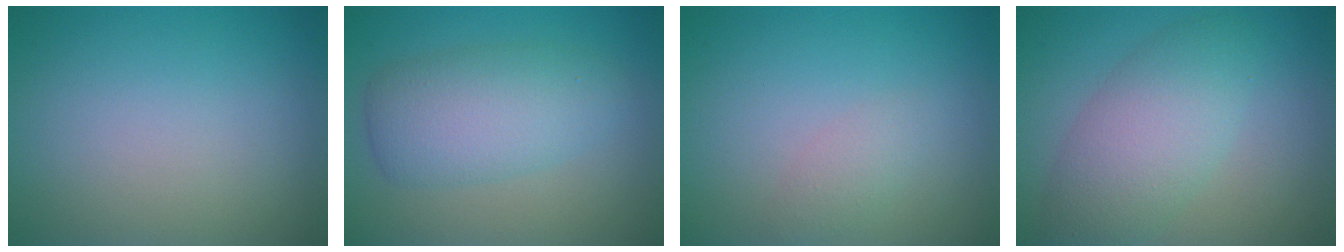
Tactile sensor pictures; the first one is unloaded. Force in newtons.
{"total": 5.0, "press": 5.0, "slide": 0.2}
{"total": 1.4, "press": 1.4, "slide": 0.1}
{"total": 5.2, "press": 5.2, "slide": 0.5}